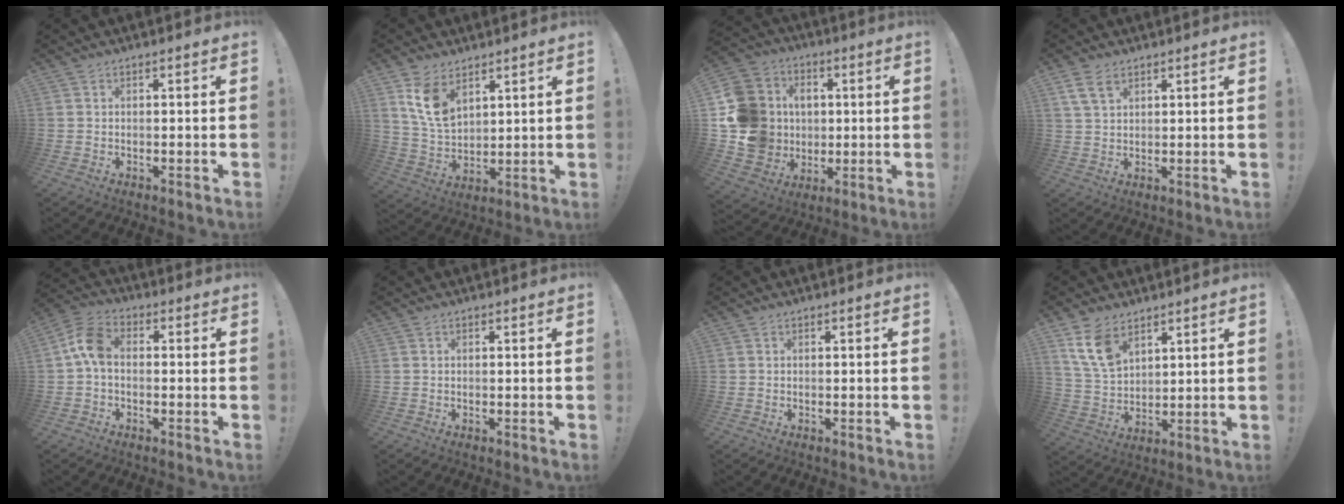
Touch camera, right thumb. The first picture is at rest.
{"total": 10.4, "force": [6.0, 6.3, 5.7], "torque": [-0.113, -0.027, 0.119]}
{"total": 17.5, "force": [1.3, 16.1, 6.8], "torque": [-0.129, 0.005, 0.056]}
{"total": 5.8, "force": [3.3, 3.4, 3.4], "torque": [-0.058, -0.003, 0.065]}
{"total": 8.8, "force": [0.2, 5.6, 6.8], "torque": [-0.131, 0.012, 0.010]}
{"total": 0.0}
{"total": 0.0}
{"total": 10.4, "force": [6.5, 6.1, 5.5], "torque": [-0.108, -0.028, 0.127]}